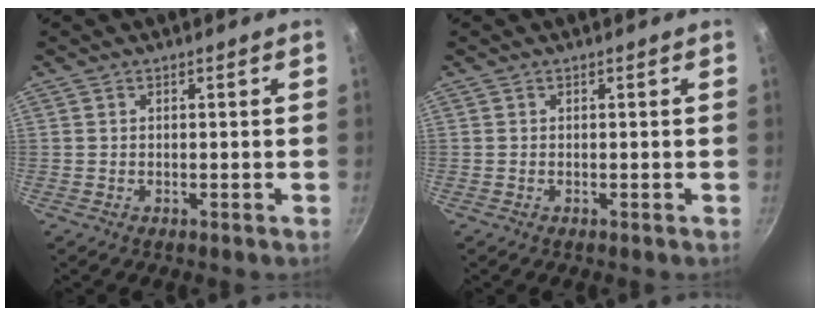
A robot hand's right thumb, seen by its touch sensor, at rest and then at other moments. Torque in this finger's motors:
{"motor_torque": [0.02, 0.24, 0.28, 0.13, 0.04]}